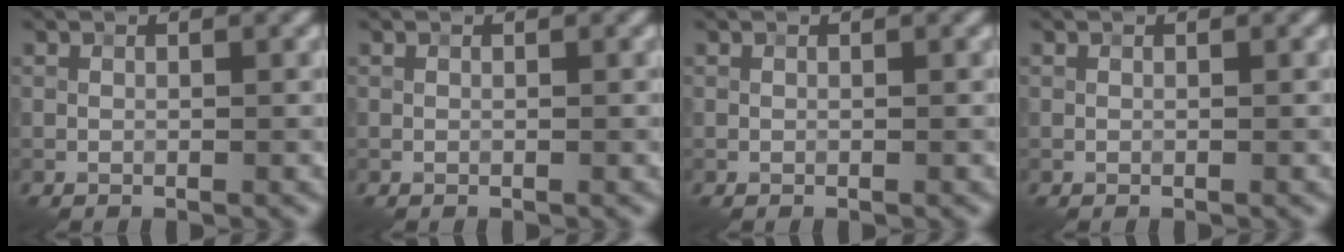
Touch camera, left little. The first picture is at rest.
{"total": 0.0}
{"total": 0.0}
{"total": 0.0}